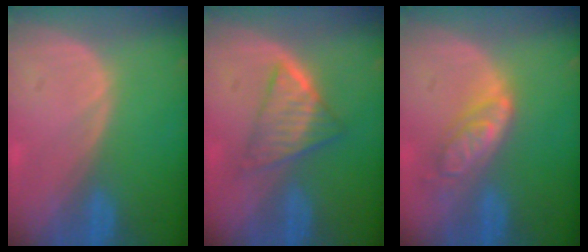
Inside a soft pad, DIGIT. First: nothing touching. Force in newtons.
{"total": 5.8, "press": 5.5, "slide": 1.7}
{"total": 6.4, "press": 5.6, "slide": 3.1}